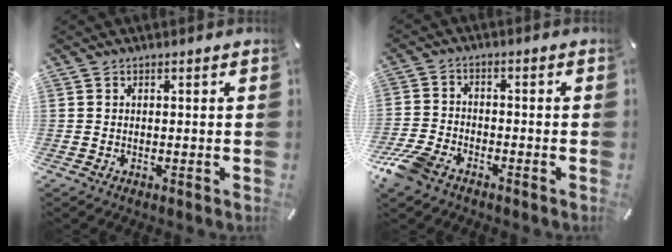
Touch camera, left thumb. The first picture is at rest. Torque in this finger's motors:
{"motor_torque": [-0.16, 0.38, 0.15, 0.13, 0.05]}